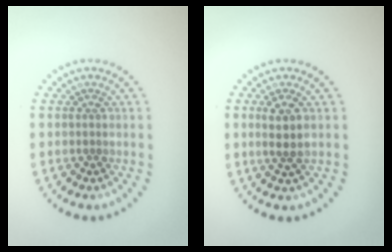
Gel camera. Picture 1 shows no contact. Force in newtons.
{"total": 2.4, "press": 2.2, "slide": 1.0}